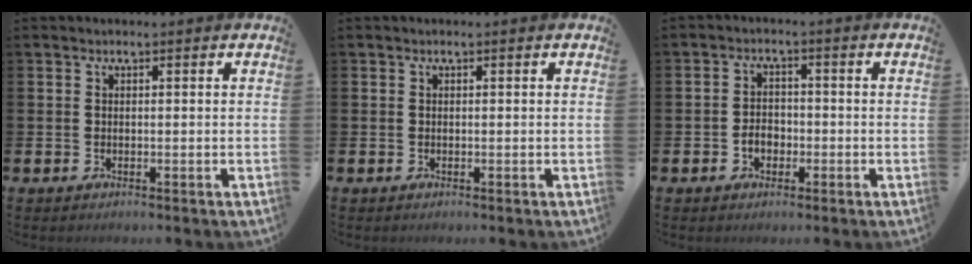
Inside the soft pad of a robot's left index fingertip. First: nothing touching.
{"total": 0.0}
{"total": 2.6, "force": [-1.0, 2.0, 1.4], "torque": [-0.016, -0.003, -0.024]}